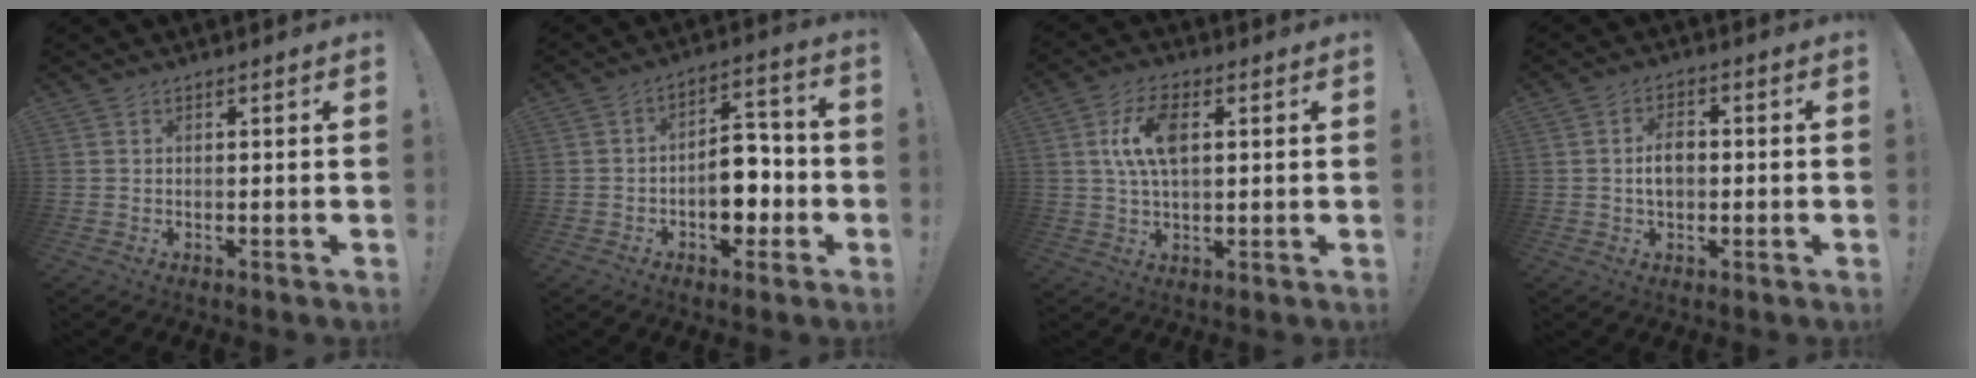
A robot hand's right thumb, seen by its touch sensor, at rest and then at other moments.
{"total": 8.4, "force": [-2.3, 5.3, 6.1], "torque": [-0.102, 0.020, -0.040]}
{"total": 9.9, "force": [2.1, 5.2, 8.1], "torque": [-0.151, 0.009, 0.039]}
{"total": 5.5, "force": [-0.3, 3.6, 4.2], "torque": [-0.057, 0.007, -0.008]}